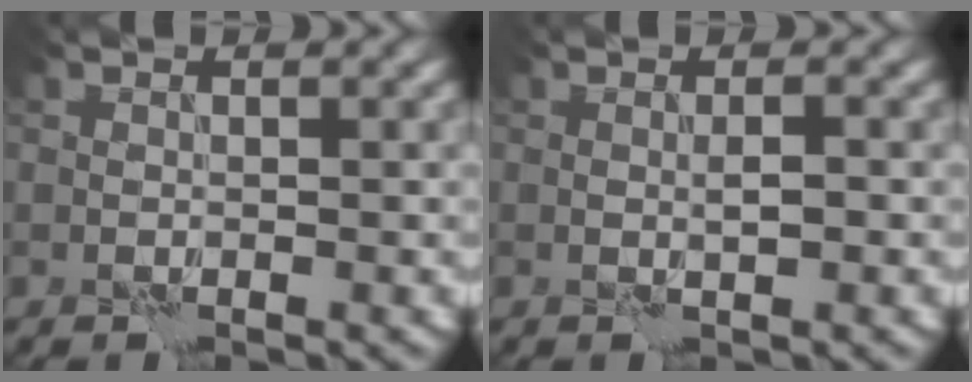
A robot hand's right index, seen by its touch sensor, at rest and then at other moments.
{"total": 1.0, "force": [0.1, 0.1, 1.0], "torque": [-0.020, 0.002, 0.003]}